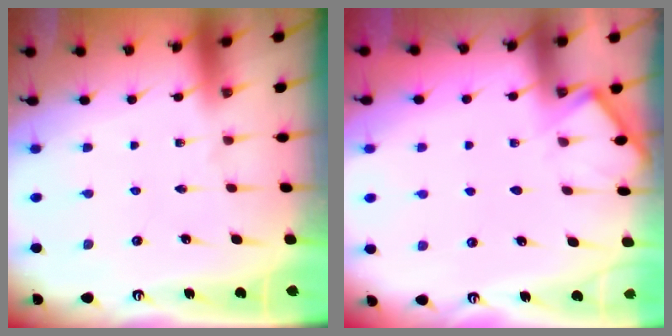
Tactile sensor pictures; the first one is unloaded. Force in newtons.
{"total": 5.5, "press": 5.5, "slide": 0.4}